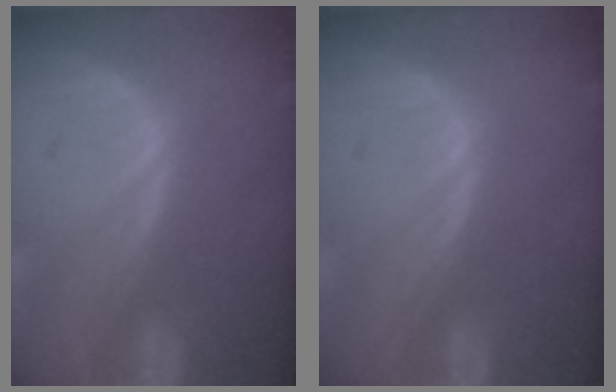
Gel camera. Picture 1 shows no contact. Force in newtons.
{"total": 0.0}